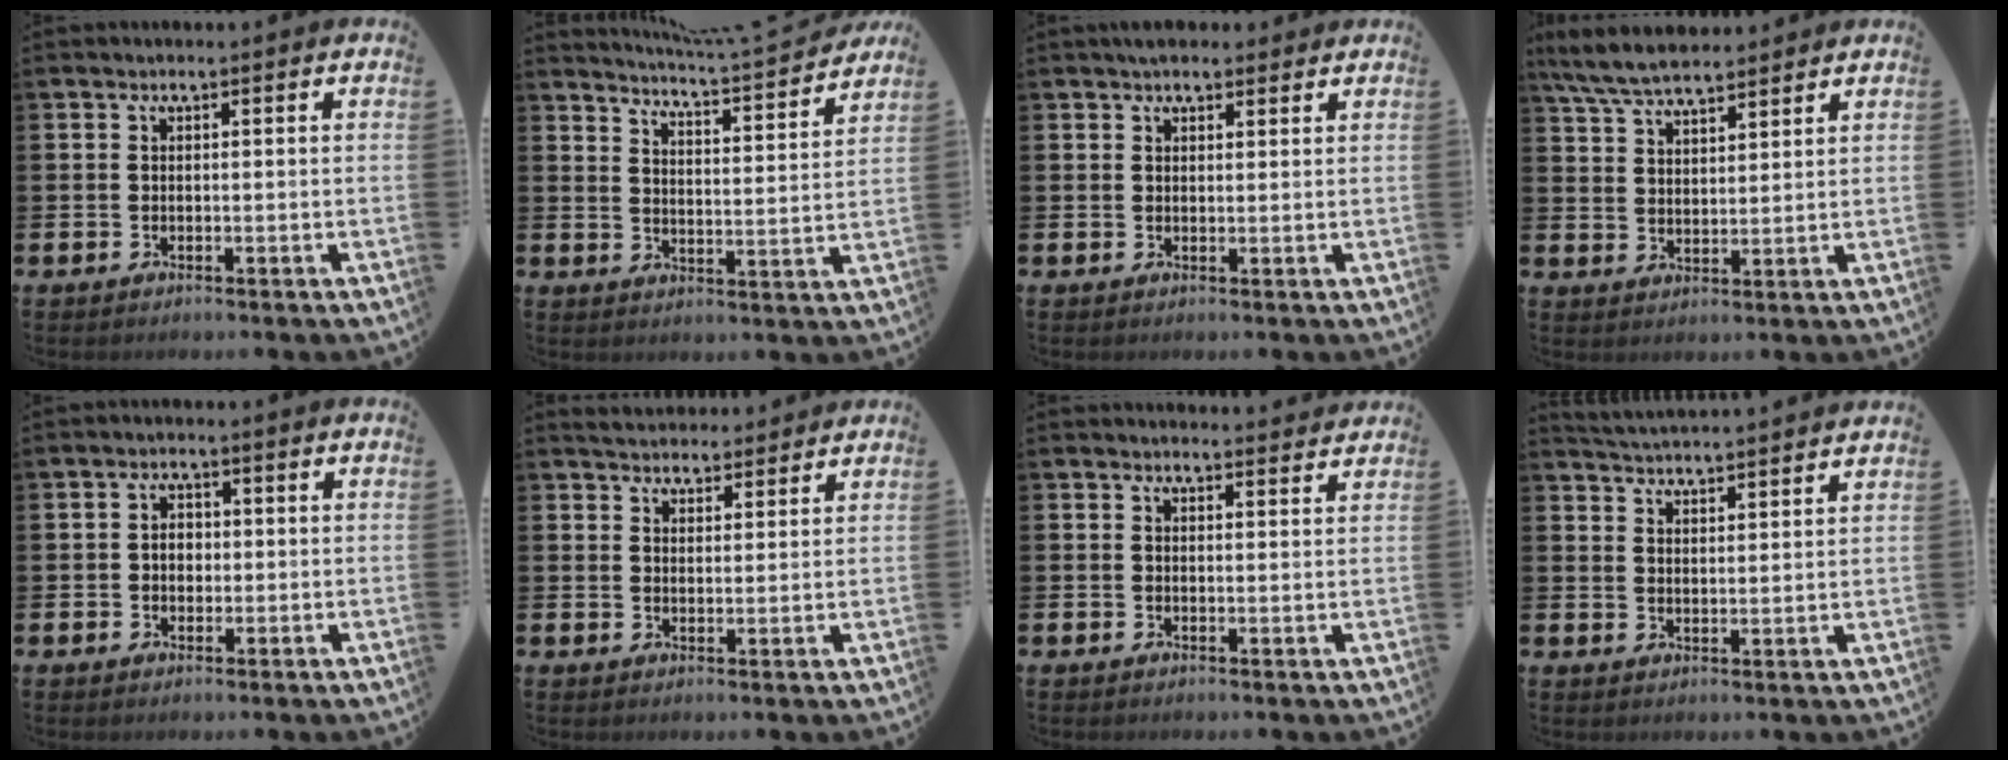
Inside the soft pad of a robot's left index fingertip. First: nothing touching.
{"total": 5.0, "force": [4.9, -0.7, 1.0], "torque": [-0.029, -0.045, 0.079]}
{"total": 2.5, "force": [2.3, 1.0, 0.2], "torque": [0.003, -0.006, 0.041]}
{"total": 6.7, "force": [6.2, 1.2, 2.1], "torque": [-0.065, -0.020, 0.116]}
{"total": 2.5, "force": [0.1, 1.9, 1.7], "torque": [-0.009, -0.002, -0.006]}
{"total": 3.7, "force": [3.7, 0.8, -0.3], "torque": [-0.004, -0.017, 0.068]}
{"total": 2.2, "force": [2.2, 0.2, -0.1], "torque": [0.010, -0.017, 0.037]}
{"total": 4.3, "force": [4.3, -0.4, -0.1], "torque": [-0.011, -0.029, 0.077]}